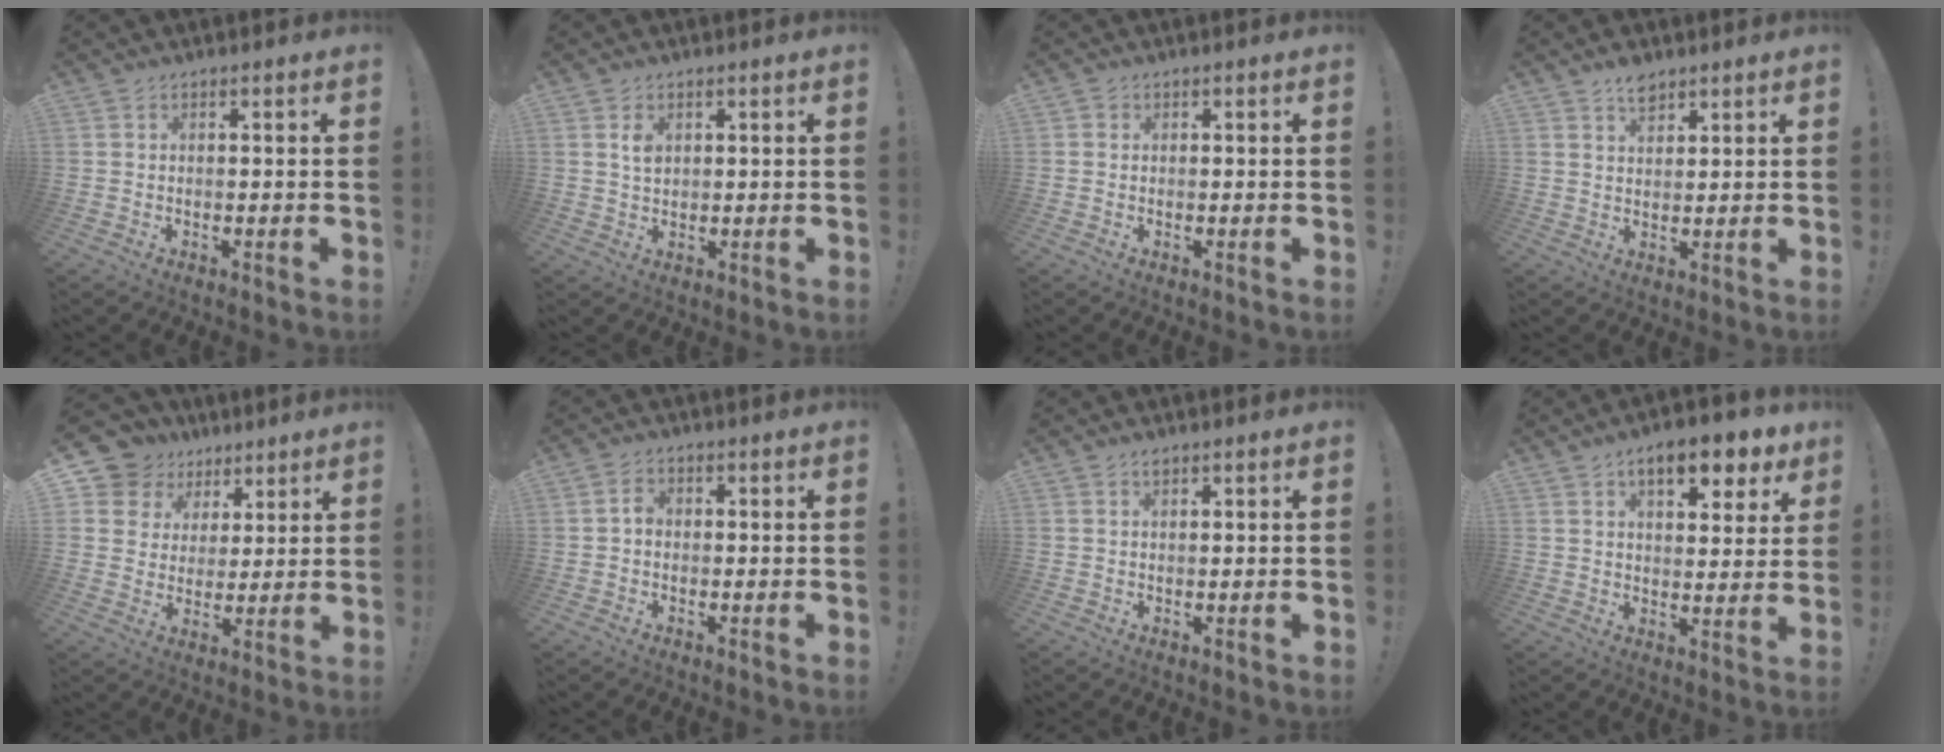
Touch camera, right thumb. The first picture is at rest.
{"total": 3.0, "force": [1.0, 2.0, 1.9], "torque": [-0.021, -0.004, 0.014]}
{"total": 0.8, "force": [0.1, 0.8, 0.1], "torque": [0.003, 0.000, 0.001]}
{"total": 4.5, "force": [3.4, 2.2, 2.0], "torque": [-0.028, -0.017, 0.060]}
{"total": 10.5, "force": [6.1, 8.2, 2.5], "torque": [-0.046, -0.042, 0.124]}
{"total": 3.6, "force": [-0.1, 2.9, 2.2], "torque": [-0.030, 0.007, -0.004]}
{"total": 1.1, "force": [0.9, 0.3, 0.5], "torque": [0.003, -0.005, 0.013]}
{"total": 10.5, "force": [6.3, 4.2, 7.3], "torque": [-0.093, -0.031, 0.104]}